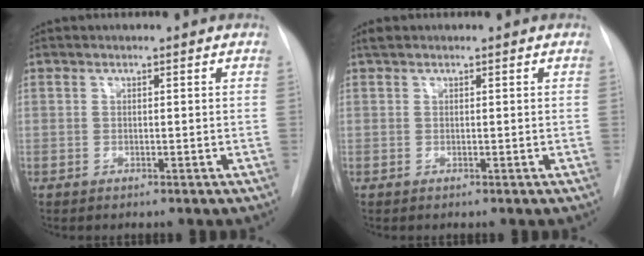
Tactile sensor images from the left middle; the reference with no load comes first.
{"total": 0.9, "force": [0.7, 0.4, 0.3], "torque": [-0.010, 0.012, 0.014]}